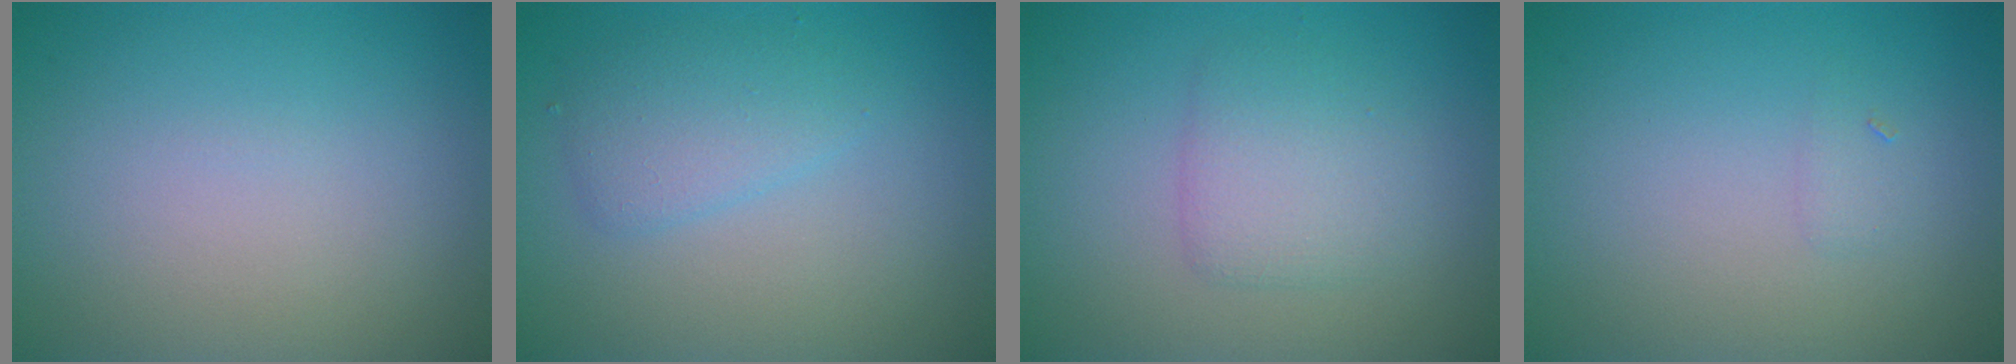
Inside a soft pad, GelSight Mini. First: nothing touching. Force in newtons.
{"total": 2.6, "press": 2.6, "slide": 0.0}
{"total": 2.7, "press": 2.7, "slide": 0.1}
{"total": 0.7, "press": 0.7, "slide": 0.0}